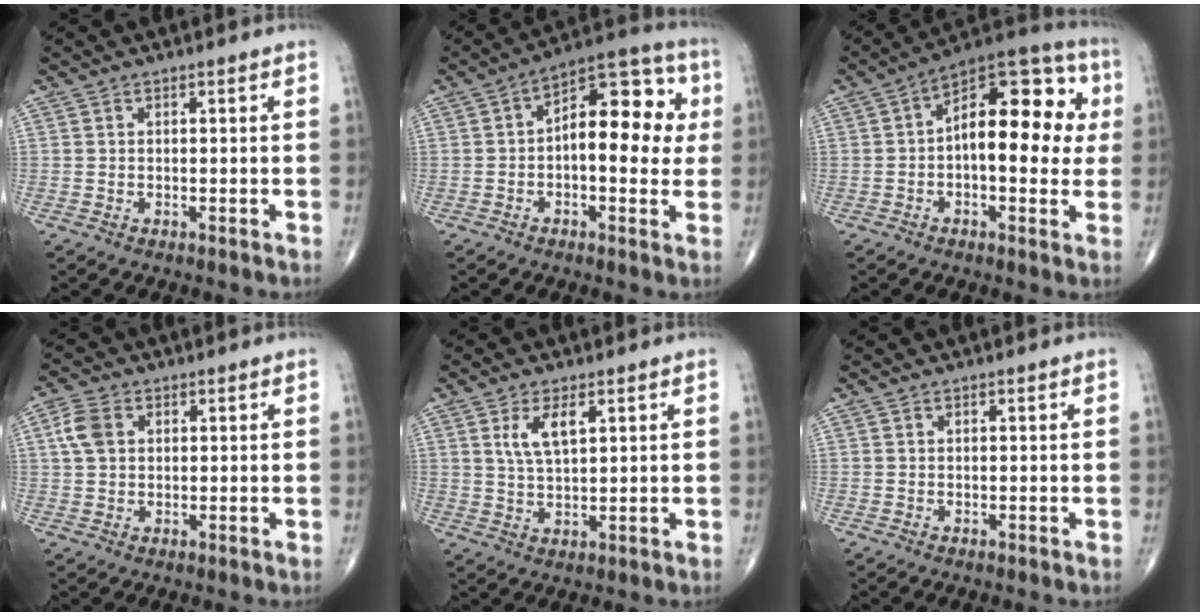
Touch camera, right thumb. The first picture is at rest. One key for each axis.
{"total": 15.3, "fx": 1.1, "fy": 7.6, "fz": 13.2, "tx": -0.156, "ty": 0.033, "tz": 0.007}
{"total": 18.3, "fx": 1.6, "fy": 8.9, "fz": 15.9, "tx": -0.199, "ty": 0.037, "tz": 0.013}
{"total": 5.1, "fx": 1.3, "fy": 3.6, "fz": 3.3, "tx": -0.069, "ty": 0.007, "tz": 0.022}
{"total": 5.6, "fx": 2.3, "fy": 2.2, "fz": 4.6, "tx": -0.086, "ty": -0.010, "tz": 0.048}
{"total": 0.0}